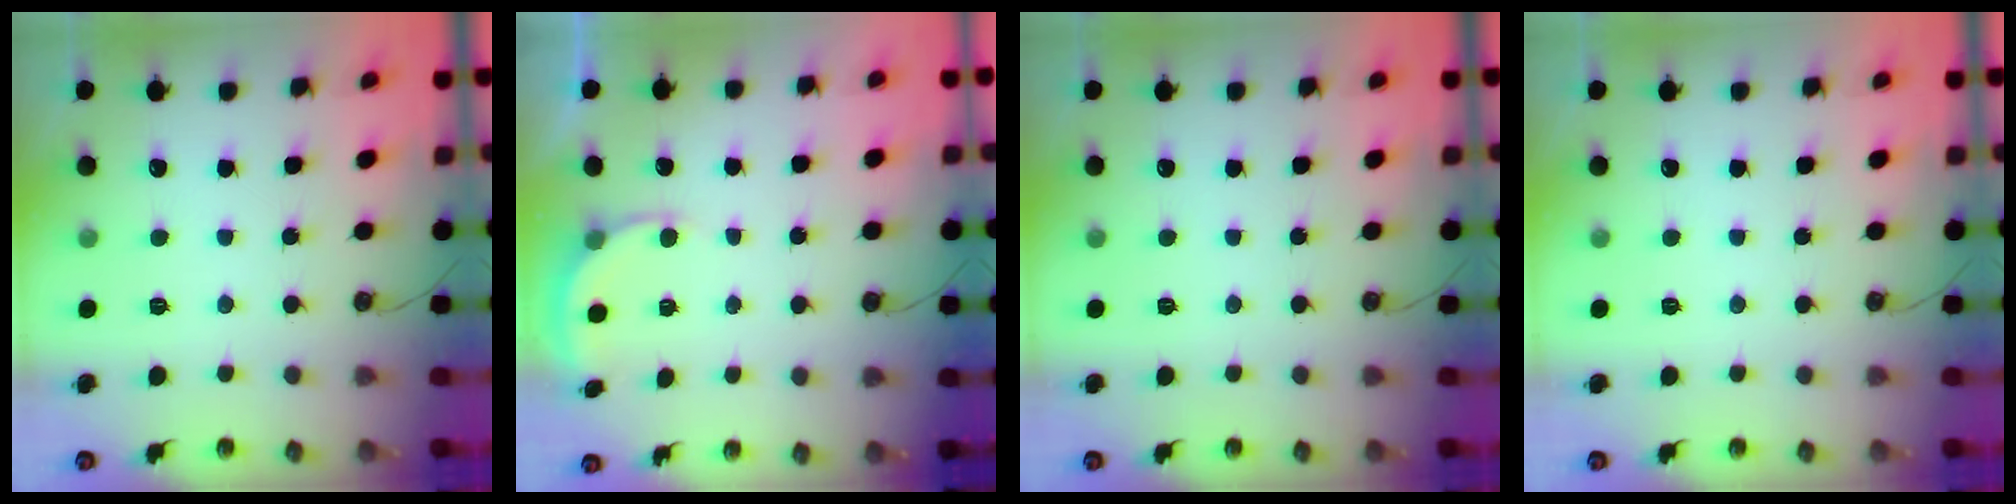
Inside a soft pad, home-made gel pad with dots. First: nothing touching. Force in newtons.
{"total": 2.4, "press": 2.2, "slide": 0.9}
{"total": 0.0}
{"total": 0.0}